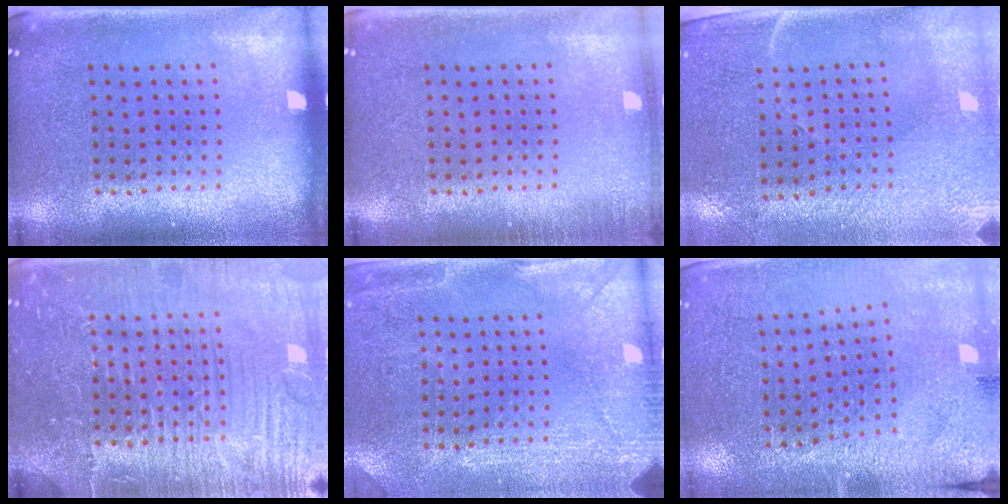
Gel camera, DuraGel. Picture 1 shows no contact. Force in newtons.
{"total": 0.9, "press": 0.9, "slide": 0.2}
{"total": 3.0, "press": 2.7, "slide": 1.3}
{"total": 7.6, "press": 7.6, "slide": 0.9}
{"total": 2.8, "press": 2.7, "slide": 0.9}
{"total": 2.8, "press": 2.8, "slide": 0.2}